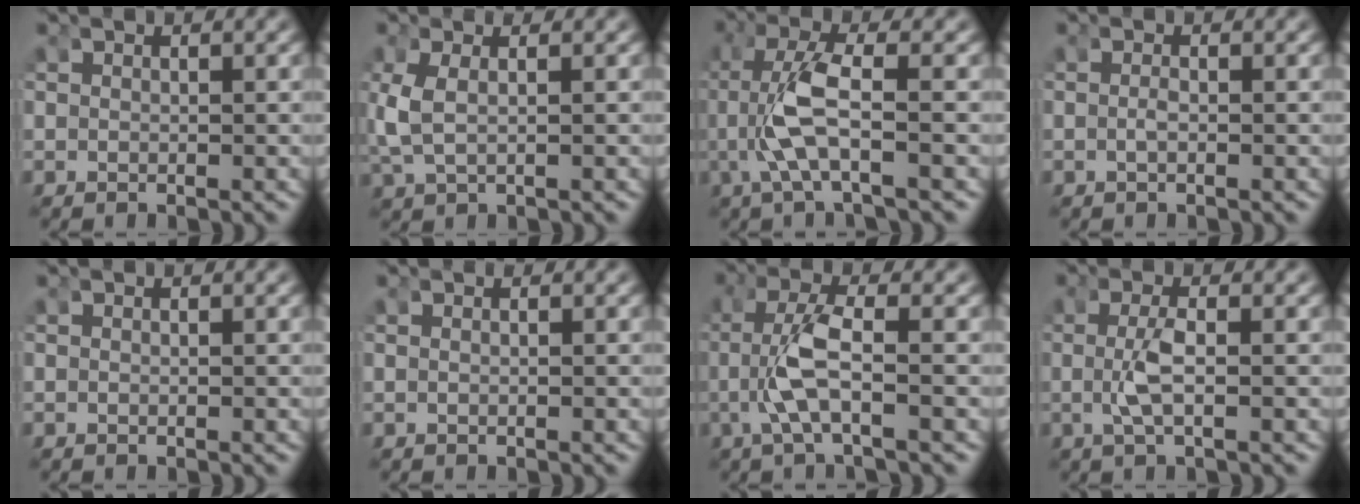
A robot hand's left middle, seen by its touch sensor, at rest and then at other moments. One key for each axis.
{"total": 2.7, "fx": 0.0, "fy": 1.5, "fz": 2.3, "tx": -0.071, "ty": -0.010, "tz": 0.014}
{"total": 4.6, "fx": -0.7, "fy": 0.8, "fz": 4.5, "tx": -0.106, "ty": -0.005, "tz": -0.006}
{"total": 0.9, "fx": -0.6, "fy": 0.1, "fz": 0.6, "tx": -0.016, "ty": -0.003, "tz": -0.010}
{"total": 0.0}
{"total": 0.0}
{"total": 3.9, "fx": -0.9, "fy": 0.5, "fz": 3.8, "tx": -0.091, "ty": -0.005, "tz": -0.010}
{"total": 2.4, "fx": -0.5, "fy": 0.1, "fz": 2.3, "tx": -0.057, "ty": -0.003, "tz": -0.004}